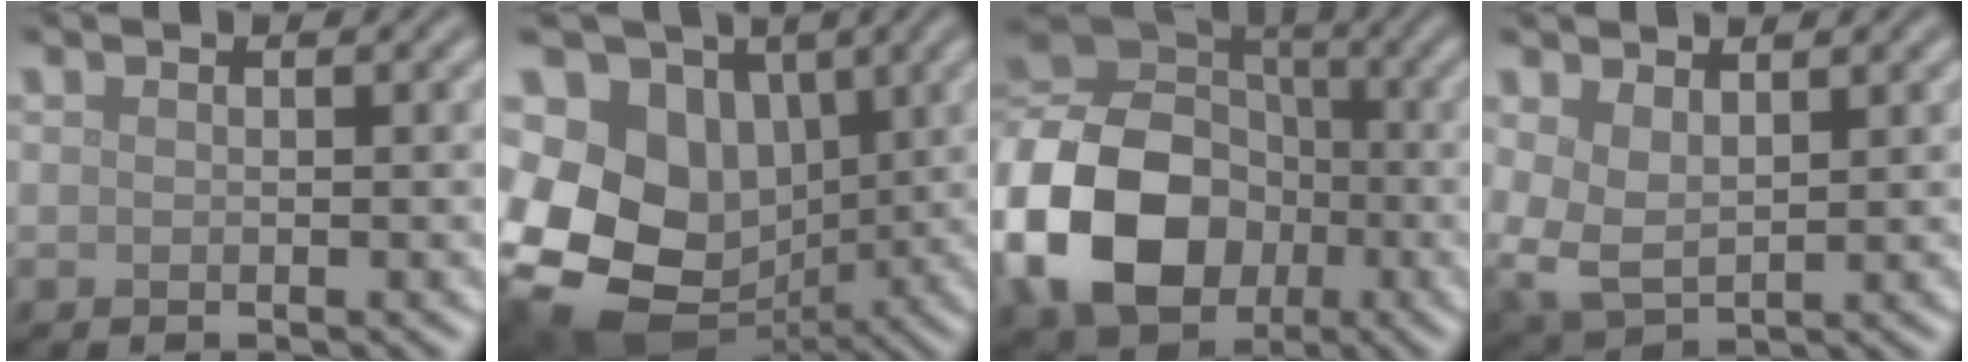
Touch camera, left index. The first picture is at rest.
{"total": 14.2, "force": [-0.7, 11.6, 8.0], "torque": [-0.153, -0.019, -0.016]}
{"total": 13.7, "force": [-3.6, 10.7, 7.7], "torque": [-0.165, -0.009, -0.085]}
{"total": 3.5, "force": [1.0, 2.1, 2.6], "torque": [-0.070, -0.004, 0.024]}